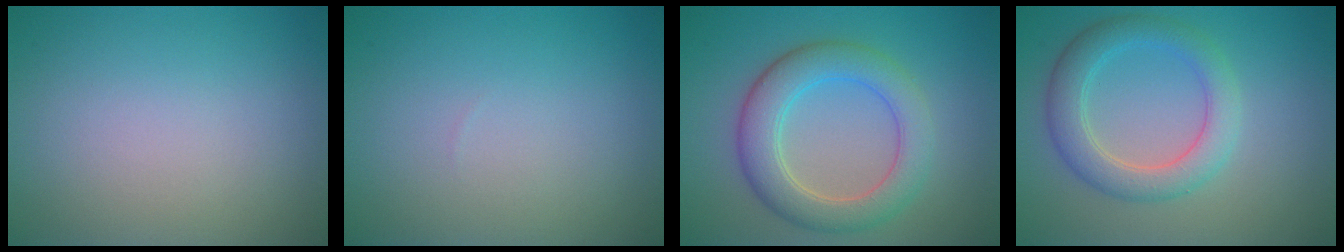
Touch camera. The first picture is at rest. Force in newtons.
{"total": 0.0}
{"total": 5.5, "press": 5.5, "slide": 0.1}
{"total": 4.2, "press": 4.2, "slide": 0.2}